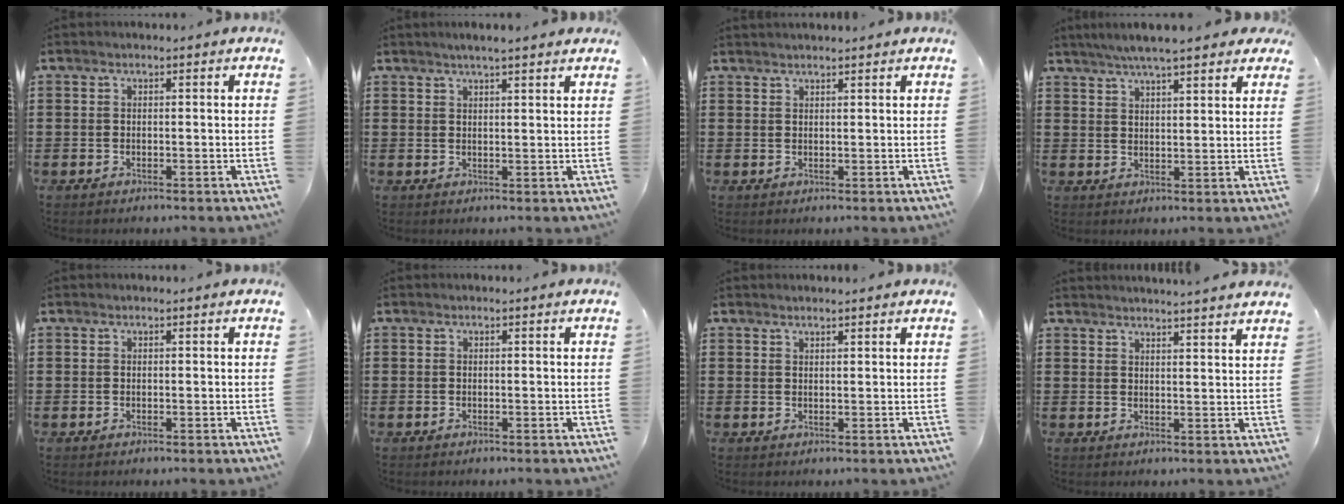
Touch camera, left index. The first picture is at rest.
{"total": 2.3, "force": [2.1, -0.1, 1.0], "torque": [-0.024, 0.000, 0.038]}
{"total": 1.1, "force": [1.1, 0.0, 0.0], "torque": [-0.004, 0.000, 0.021]}
{"total": 5.4, "force": [4.6, 0.5, 2.8], "torque": [-0.068, -0.004, 0.080]}
{"total": 0.0}
{"total": 0.0}
{"total": 1.1, "force": [1.1, 0.1, 0.2], "torque": [-0.006, 0.000, 0.021]}
{"total": 2.8, "force": [2.7, -0.8, 0.0], "torque": [-0.008, -0.013, 0.049]}